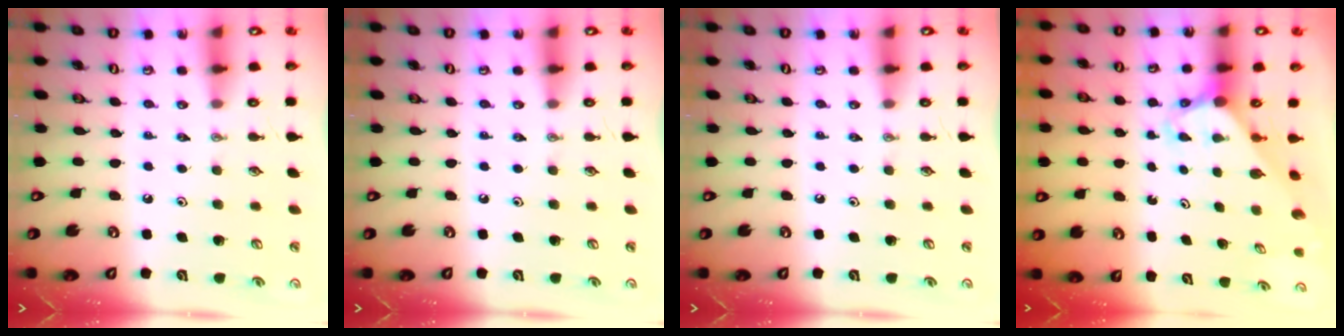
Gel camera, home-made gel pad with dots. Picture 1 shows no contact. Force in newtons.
{"total": 0.0}
{"total": 0.0}
{"total": 3.2, "press": 3.2, "slide": 0.2}